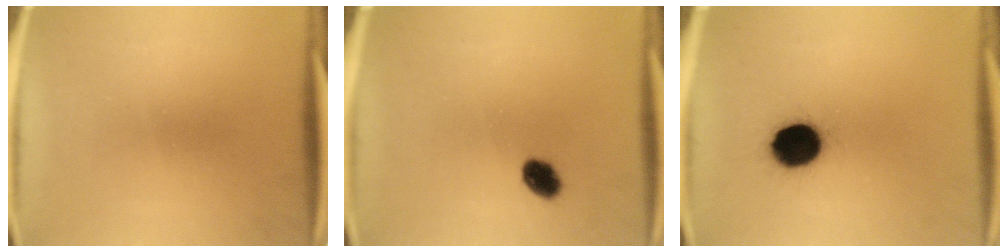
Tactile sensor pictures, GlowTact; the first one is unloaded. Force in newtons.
{"total": 4.3}
{"total": 12.4}